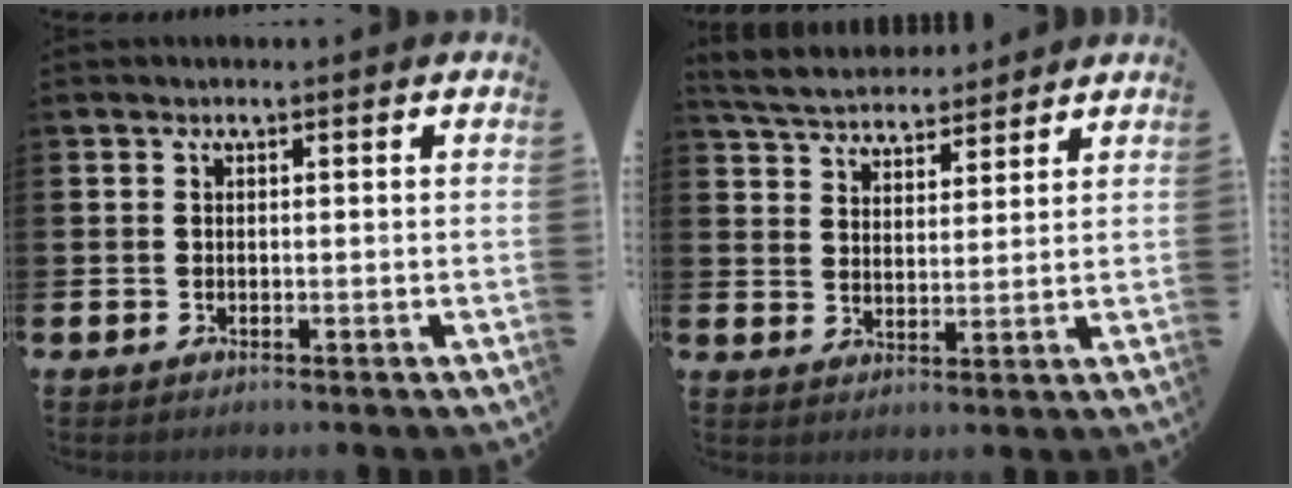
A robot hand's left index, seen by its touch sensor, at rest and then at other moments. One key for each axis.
{"total": 5.4, "fx": 5.2, "fy": 1.1, "fz": 0.4, "tx": -0.033, "ty": -0.026, "tz": 0.094}